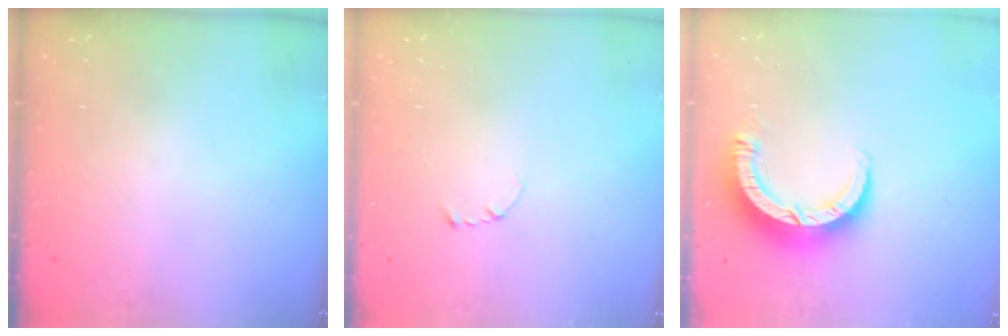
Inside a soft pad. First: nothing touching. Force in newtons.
{"total": 2.7, "press": 2.7, "slide": 0.3}
{"total": 9.1, "press": 9.1, "slide": 1.1}